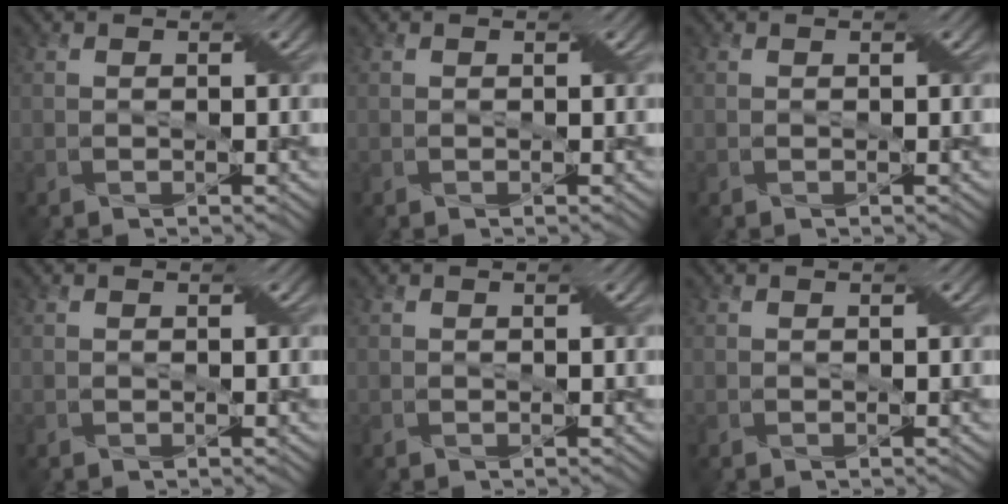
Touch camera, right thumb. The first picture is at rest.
{"total": 0.0}
{"total": 0.0}
{"total": 0.0}
{"total": 0.0}
{"total": 0.0}